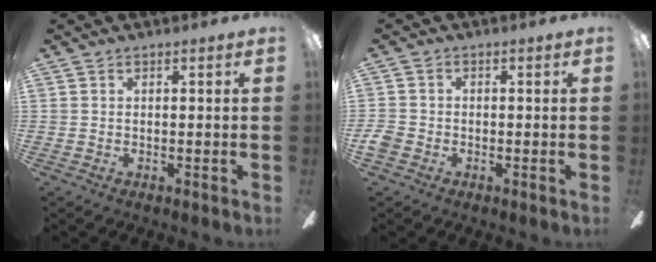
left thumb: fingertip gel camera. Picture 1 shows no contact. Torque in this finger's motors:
{"motor_torque": [-0.28, 0.24, 0.10, -0.17, 0.00]}